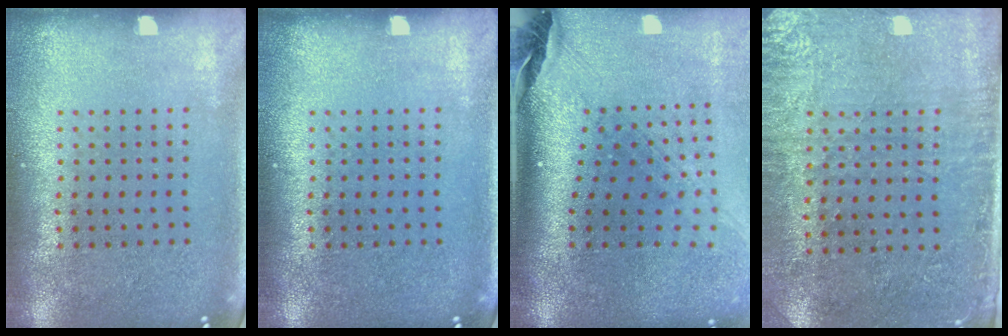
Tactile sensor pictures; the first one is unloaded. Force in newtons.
{"total": 0.0}
{"total": 2.5, "press": 1.7, "slide": 1.8}
{"total": 2.8, "press": 2.4, "slide": 1.4}